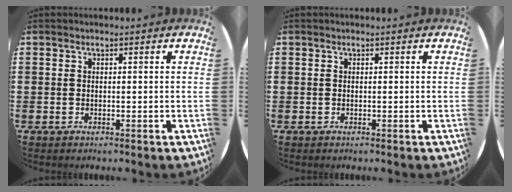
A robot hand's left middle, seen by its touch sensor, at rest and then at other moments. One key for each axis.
{"total": 0.0}